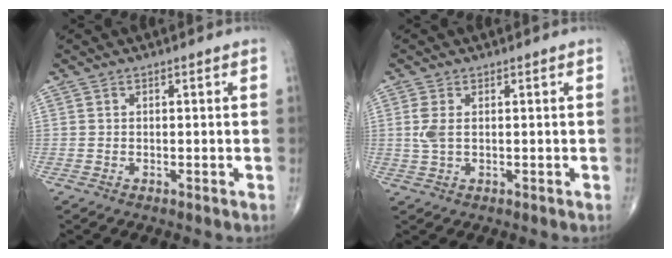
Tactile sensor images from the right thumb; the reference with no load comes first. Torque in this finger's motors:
{"motor_torque": [0.22, 0.40, 0.37, -0.15, 0.00]}